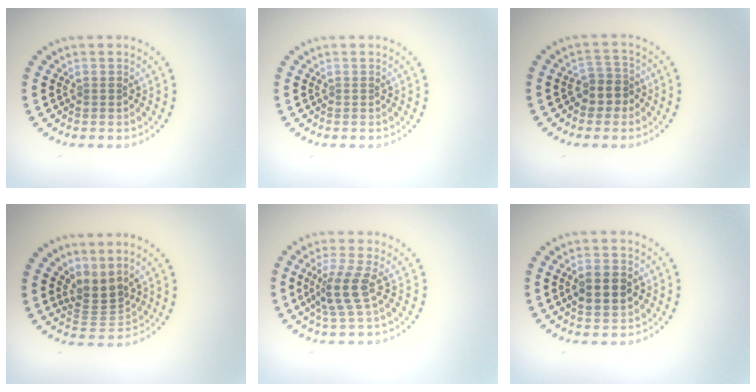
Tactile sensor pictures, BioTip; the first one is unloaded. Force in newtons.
{"total": 0.0}
{"total": 2.5, "press": 2.2, "slide": 1.2}
{"total": 2.8, "press": 1.9, "slide": 2.1}
{"total": 3.2, "press": 2.5, "slide": 2.0}
{"total": 3.4, "press": 3.4, "slide": 0.3}